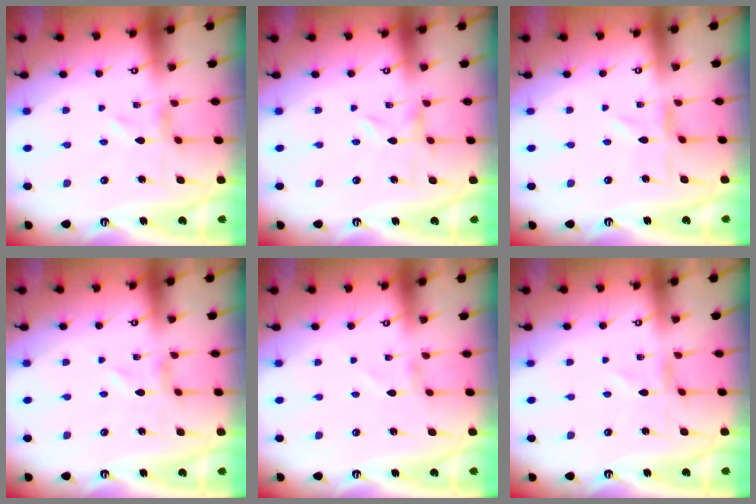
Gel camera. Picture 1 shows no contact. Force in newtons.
{"total": 0.0}
{"total": 1.3, "press": 1.2, "slide": 0.3}
{"total": 0.0}
{"total": 0.9, "press": 0.8, "slide": 0.1}
{"total": 0.0}